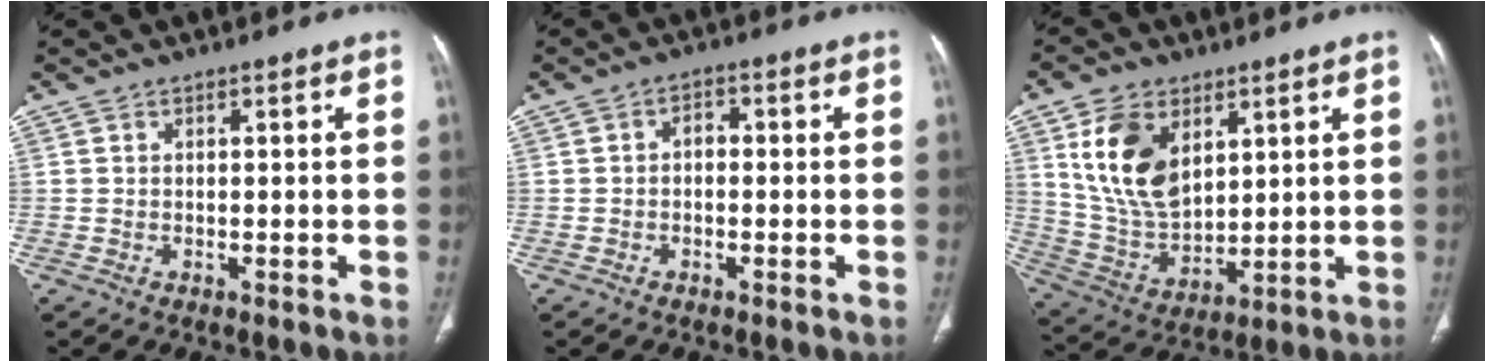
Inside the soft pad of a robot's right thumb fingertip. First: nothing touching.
{"total": 2.4, "force": [-0.3, 1.7, 1.7], "torque": [-0.018, 0.012, -0.012]}
{"total": 14.9, "force": [5.7, 9.3, 10.1], "torque": [-0.169, -0.027, 0.126]}